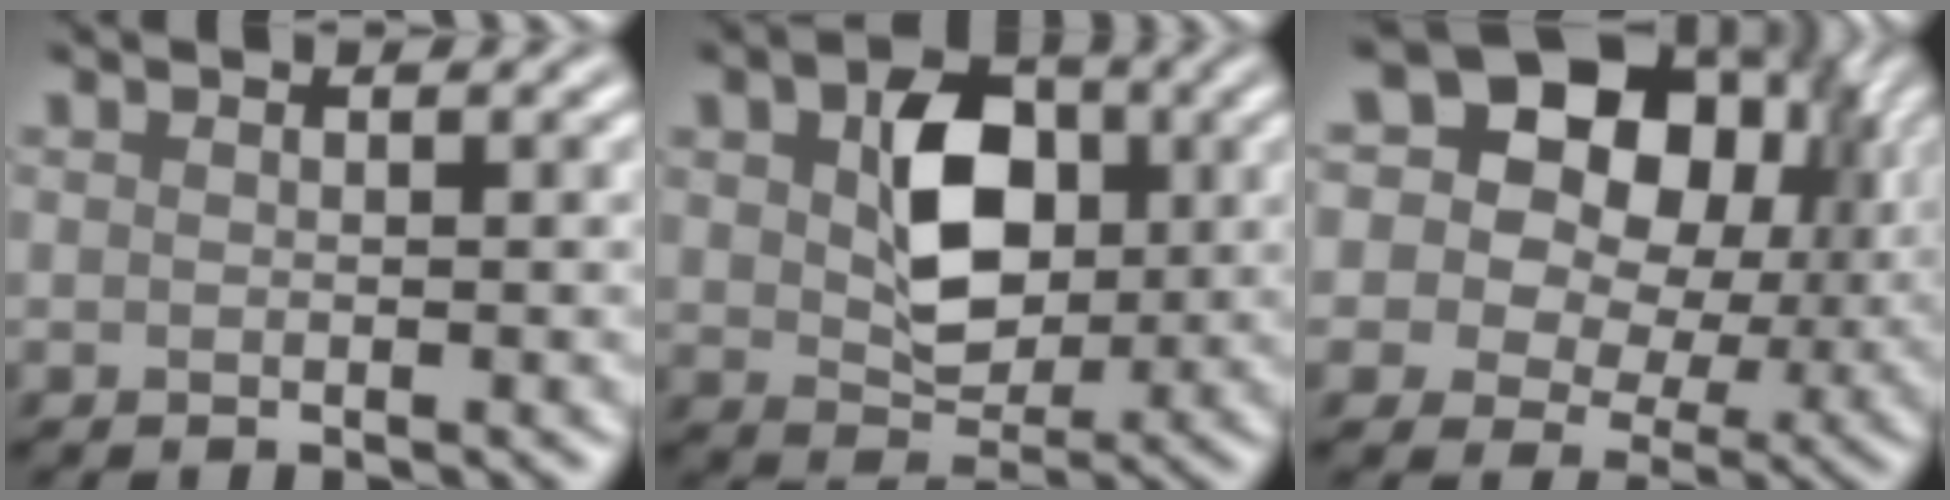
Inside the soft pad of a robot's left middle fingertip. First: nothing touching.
{"total": 5.7, "force": [1.2, 3.9, 4.0], "torque": [-0.083, 0.006, 0.030]}
{"total": 14.6, "force": [6.0, 10.7, 8.0], "torque": [-0.144, 0.061, 0.097]}